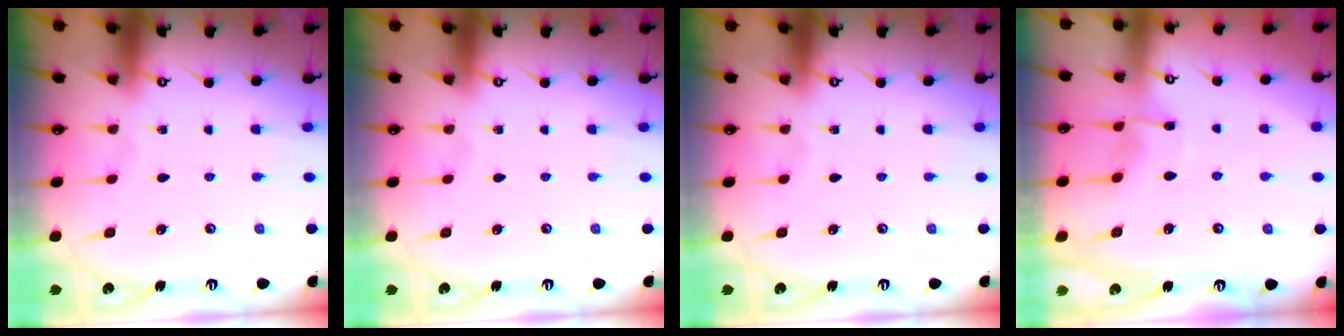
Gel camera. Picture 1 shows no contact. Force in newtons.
{"total": 0.0}
{"total": 0.0}
{"total": 5.3, "press": 5.2, "slide": 0.7}